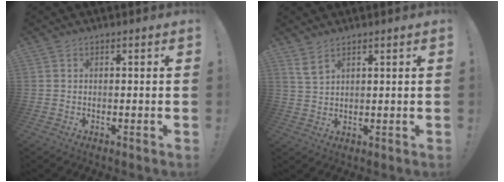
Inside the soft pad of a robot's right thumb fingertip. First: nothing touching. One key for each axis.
{"total": 3.8, "fx": 2.9, "fy": 1.1, "fz": 2.2, "tx": -0.049, "ty": -0.014, "tz": 0.055}